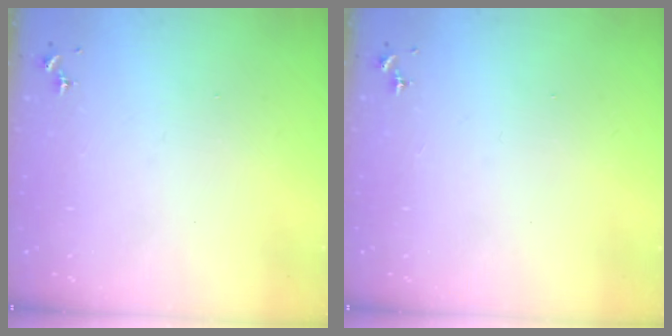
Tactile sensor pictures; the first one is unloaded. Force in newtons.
{"total": 0.0}